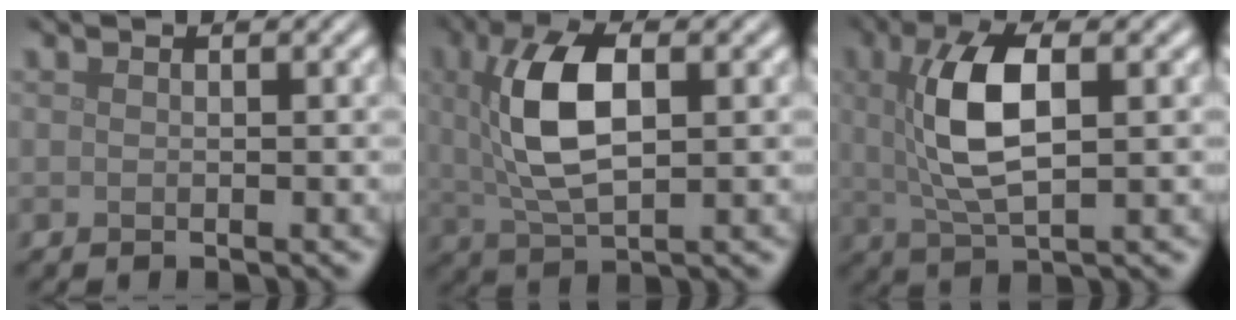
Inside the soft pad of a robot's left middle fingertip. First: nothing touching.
{"total": 7.2, "force": [1.3, 3.2, 6.3], "torque": [-0.131, 0.008, 0.024]}
{"total": 6.8, "force": [1.2, 2.6, 6.2], "torque": [-0.126, 0.007, 0.020]}